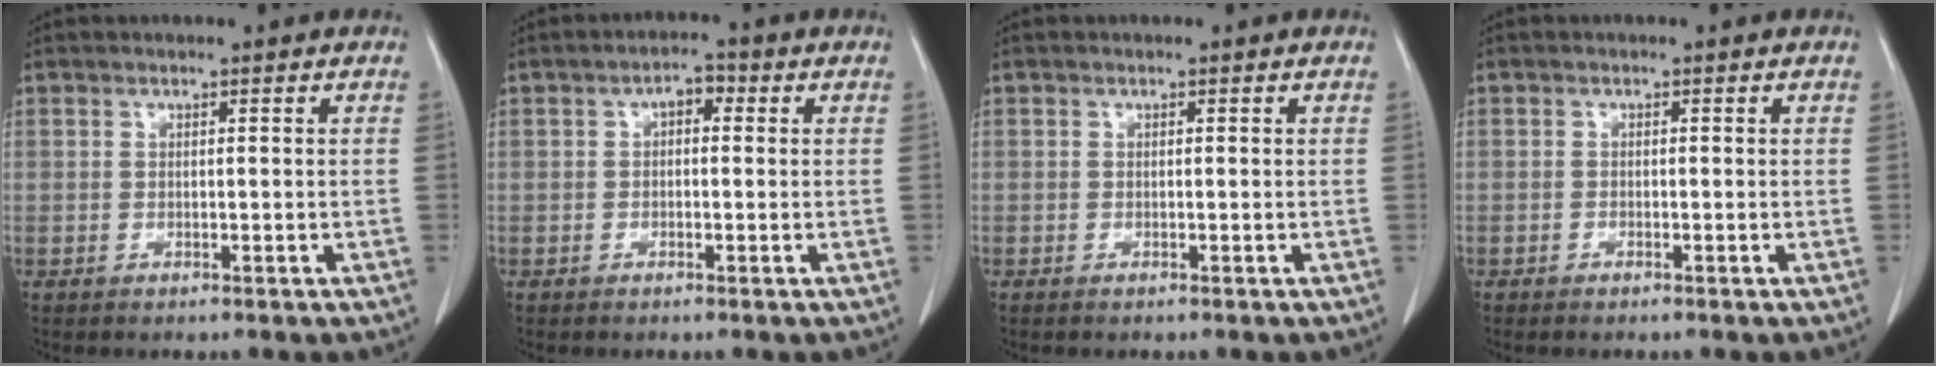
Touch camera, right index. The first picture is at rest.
{"total": 2.6, "force": [0.5, 1.5, 2.2], "torque": [-0.029, 0.015, 0.003]}
{"total": 0.0}
{"total": 0.6, "force": [-0.5, 0.1, 0.3], "torque": [-0.007, 0.000, -0.007]}